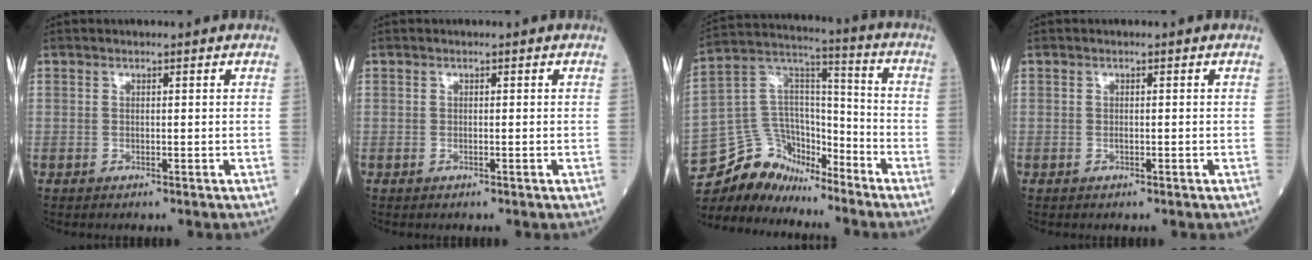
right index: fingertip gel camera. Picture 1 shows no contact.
{"total": 0.0}
{"total": 13.2, "force": [-11.7, 5.8, 2.1], "torque": [-0.051, 0.071, -0.218]}
{"total": 0.0}